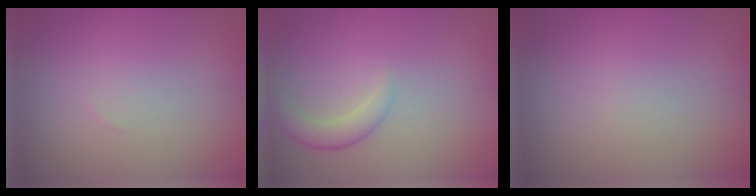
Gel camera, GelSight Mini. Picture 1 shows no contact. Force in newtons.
{"total": 2.3, "press": 2.3, "slide": 0.1}
{"total": 0.0}